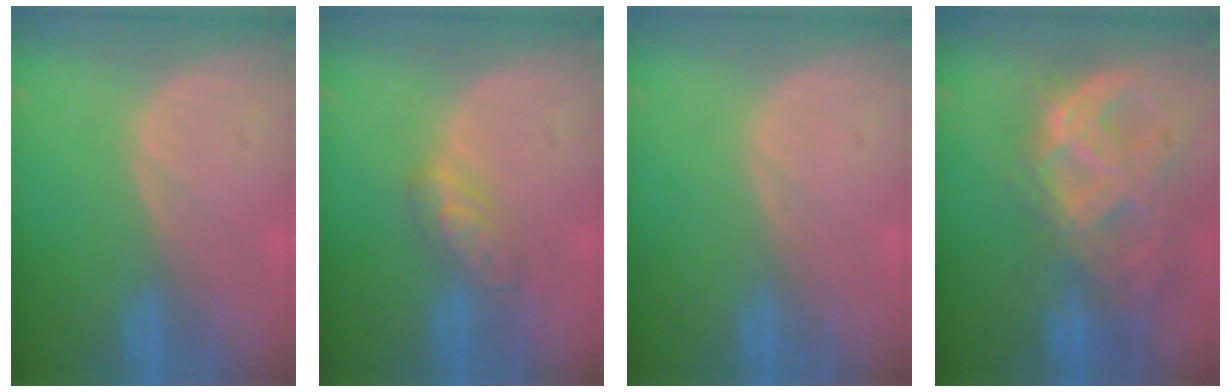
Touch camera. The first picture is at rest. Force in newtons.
{"total": 4.5, "press": 4.5, "slide": 0.3}
{"total": 0.0}
{"total": 11.4, "press": 9.7, "slide": 6.1}